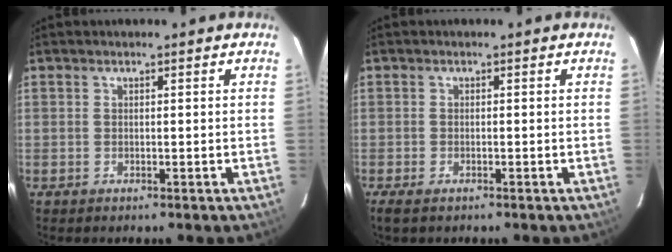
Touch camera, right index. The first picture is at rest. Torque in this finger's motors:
{"motor_torque": [0.12, 0.04, 0.12, 0.02]}